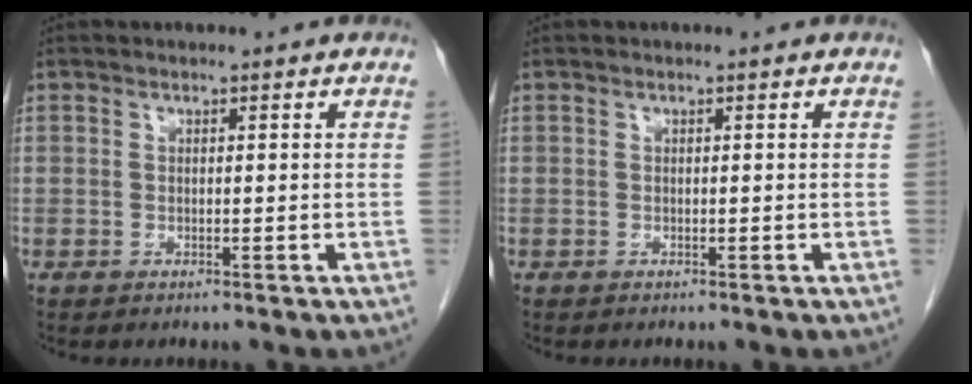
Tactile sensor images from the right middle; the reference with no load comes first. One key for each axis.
{"total": 0.0}